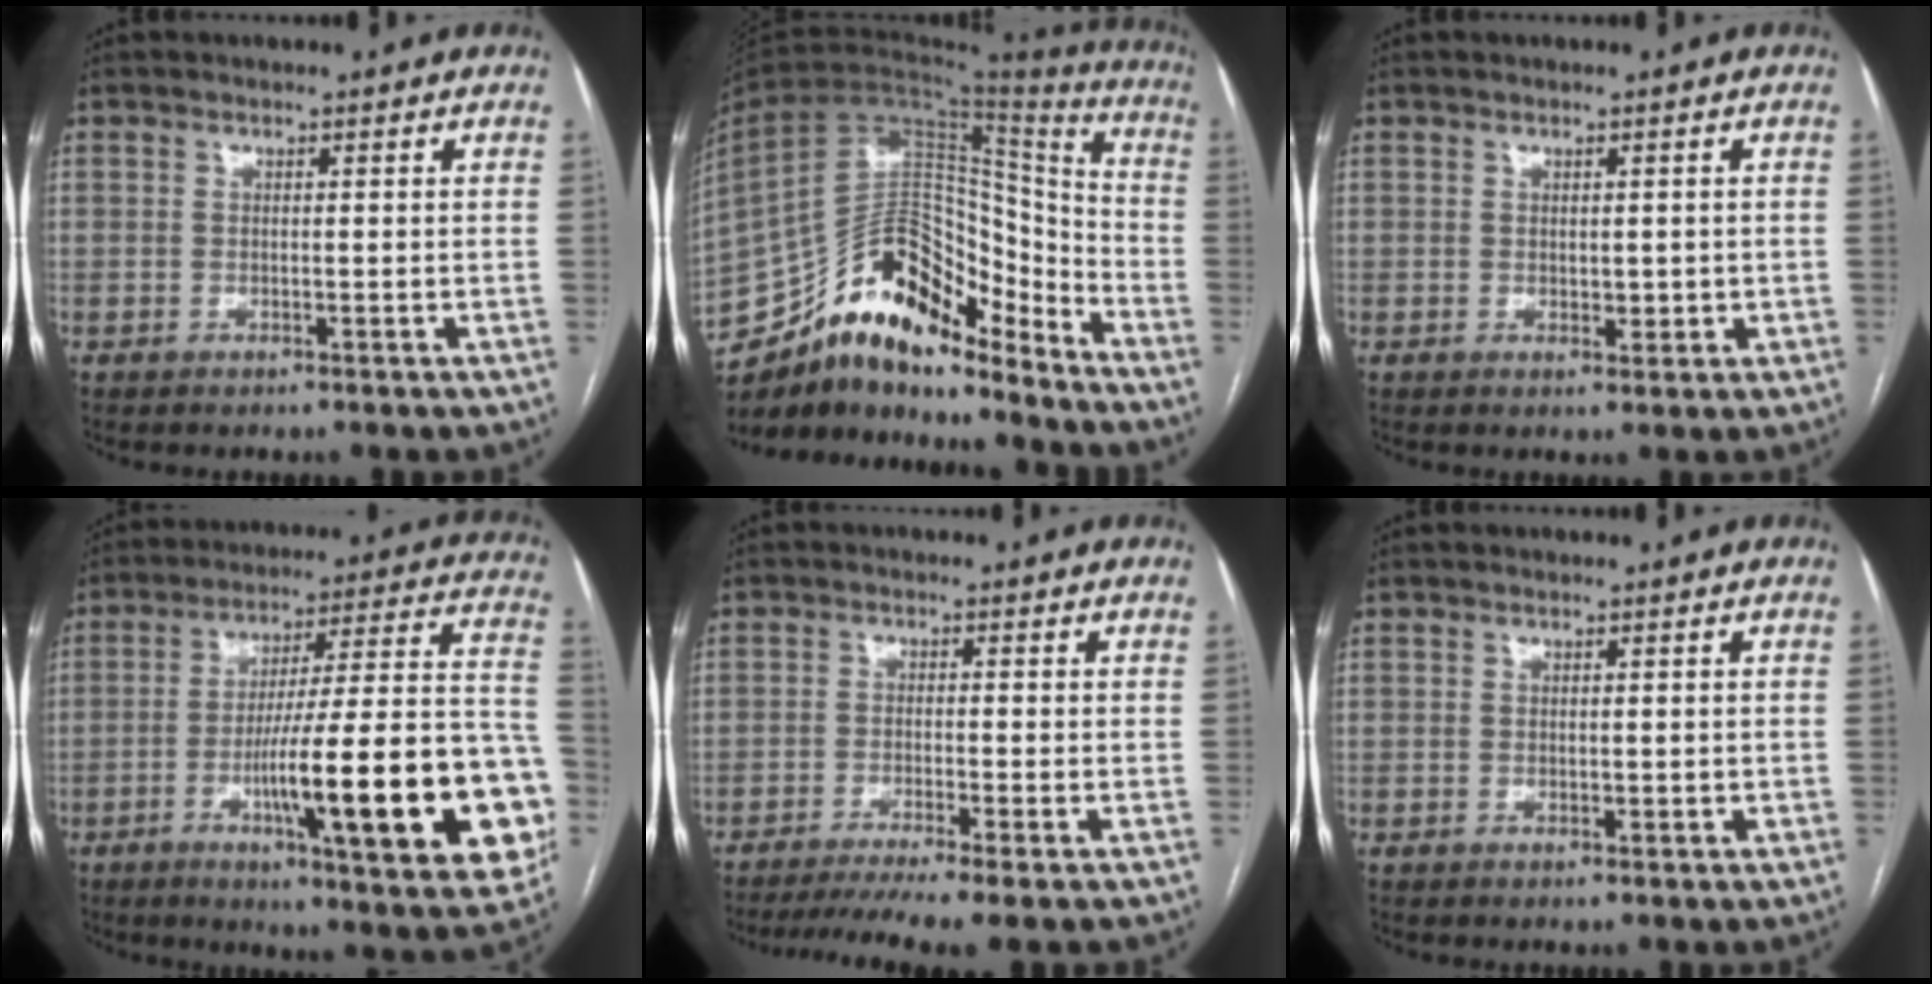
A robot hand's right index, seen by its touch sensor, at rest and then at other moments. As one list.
[{"total": 24.6, "force": [-19.3, 8.8, 12.5], "torque": [-0.278, 0.019, -0.327]}, {"total": 2.2, "force": [0.1, 1.3, 1.7], "torque": [-0.024, -0.003, 0.006]}, {"total": 26.3, "force": [-7.4, 2.9, 25.0], "torque": [-0.293, 0.005, -0.103]}, {"total": 8.1, "force": [-6.4, -0.9, 4.9], "torque": [-0.072, -0.016, -0.100]}, {"total": 1.1, "force": [0.1, 0.7, 0.9], "torque": [-0.014, -0.002, 0.003]}]